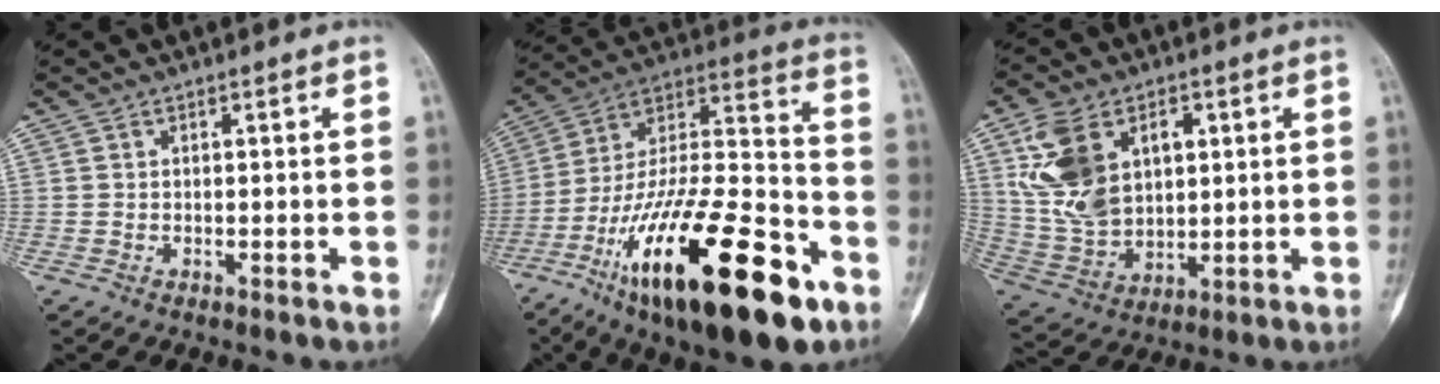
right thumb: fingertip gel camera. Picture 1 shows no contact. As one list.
[{"total": 33.2, "force": [-16.3, 11.3, 26.7], "torque": [-0.443, 0.062, -0.269]}, {"total": 15.1, "force": [4.6, 10.1, 10.2], "torque": [-0.183, -0.010, 0.102]}]